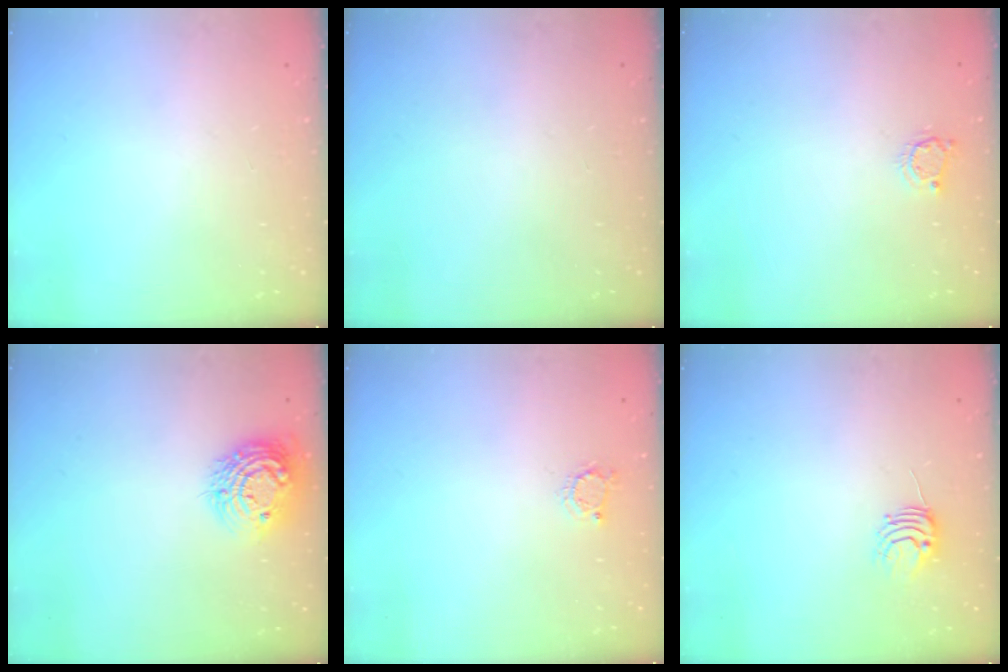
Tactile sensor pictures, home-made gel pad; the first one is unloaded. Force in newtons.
{"total": 0.0}
{"total": 3.7, "press": 3.6, "slide": 0.4}
{"total": 12.4, "press": 12.4, "slide": 0.6}
{"total": 3.0, "press": 3.0, "slide": 0.5}
{"total": 5.9, "press": 5.9, "slide": 0.5}